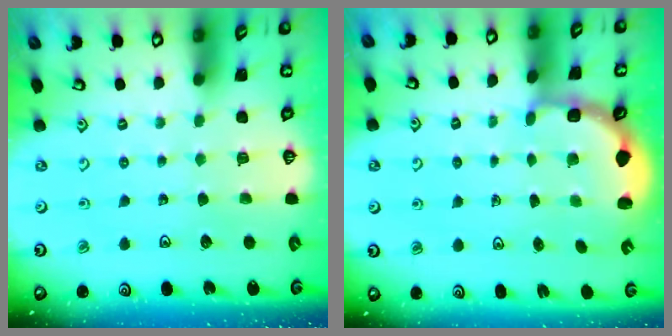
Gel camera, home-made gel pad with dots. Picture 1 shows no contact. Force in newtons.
{"total": 3.0, "press": 2.6, "slide": 1.5}